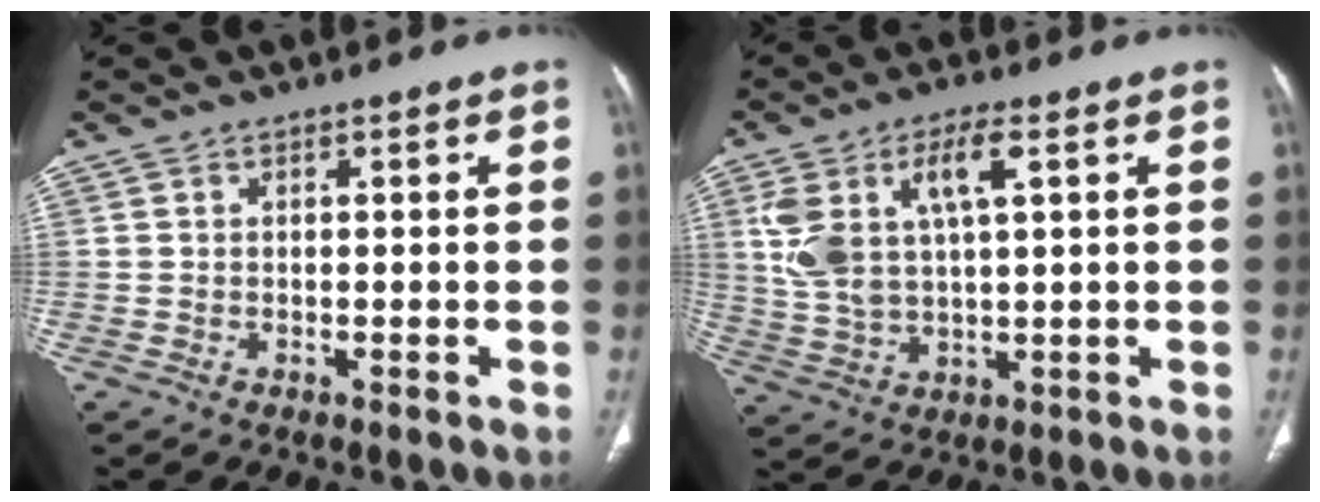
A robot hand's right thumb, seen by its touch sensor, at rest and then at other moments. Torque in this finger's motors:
{"motor_torque": [0.09, 0.16, 0.89, 0.70, 0.24]}